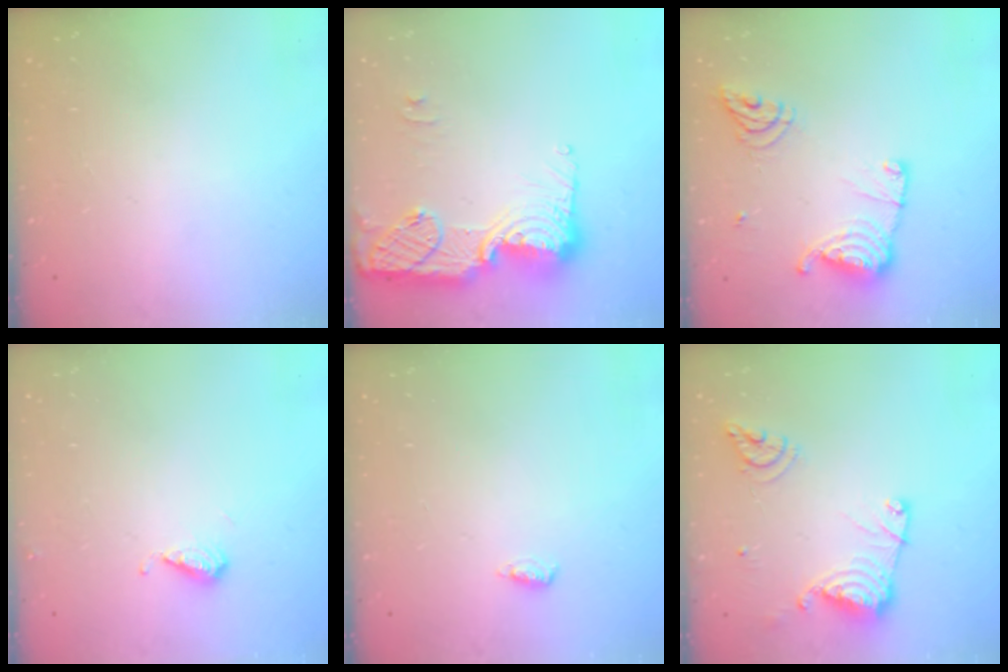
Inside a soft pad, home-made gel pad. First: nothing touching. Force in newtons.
{"total": 16.5, "press": 16.5, "slide": 1.1}
{"total": 13.2, "press": 13.2, "slide": 1.2}
{"total": 6.2, "press": 6.2, "slide": 0.8}
{"total": 4.4, "press": 4.1, "slide": 1.5}
{"total": 13.6, "press": 13.5, "slide": 1.5}